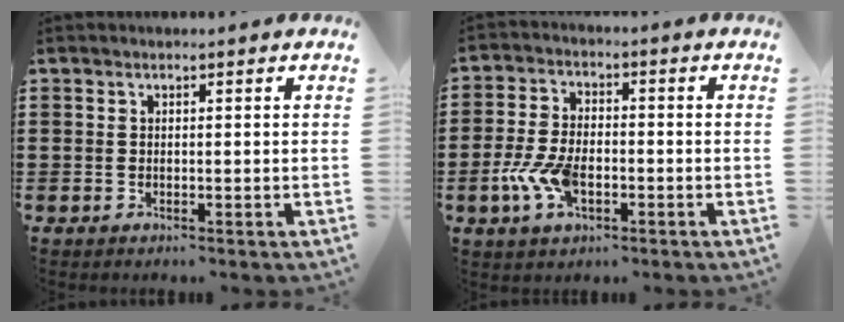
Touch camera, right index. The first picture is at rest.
{"total": 7.0, "force": [-2.5, 3.6, 5.5], "torque": [-0.134, -0.005, -0.050]}